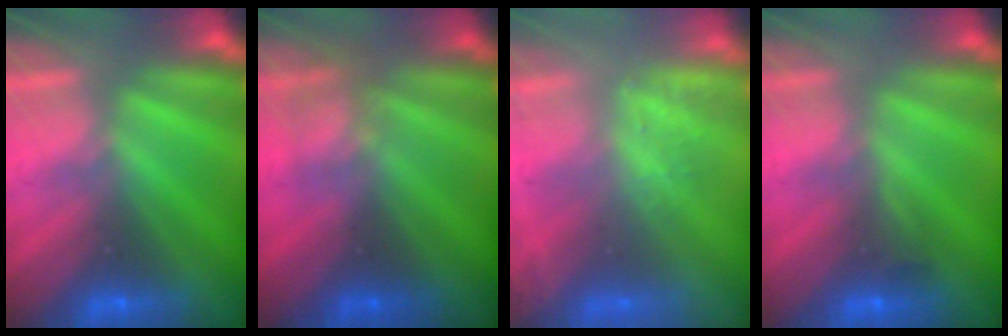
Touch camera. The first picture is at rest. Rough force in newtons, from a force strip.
{"total": 2.4}
{"total": 2.6}
{"total": 2.9}